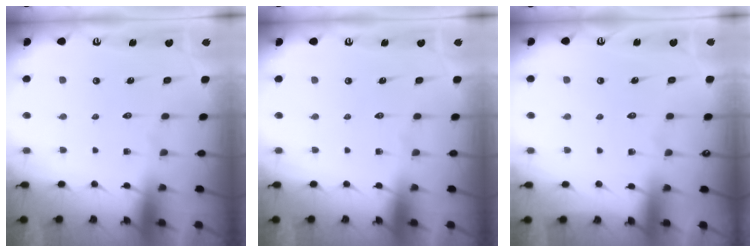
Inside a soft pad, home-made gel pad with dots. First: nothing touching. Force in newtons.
{"total": 0.0}
{"total": 3.3, "press": 3.3, "slide": 0.6}